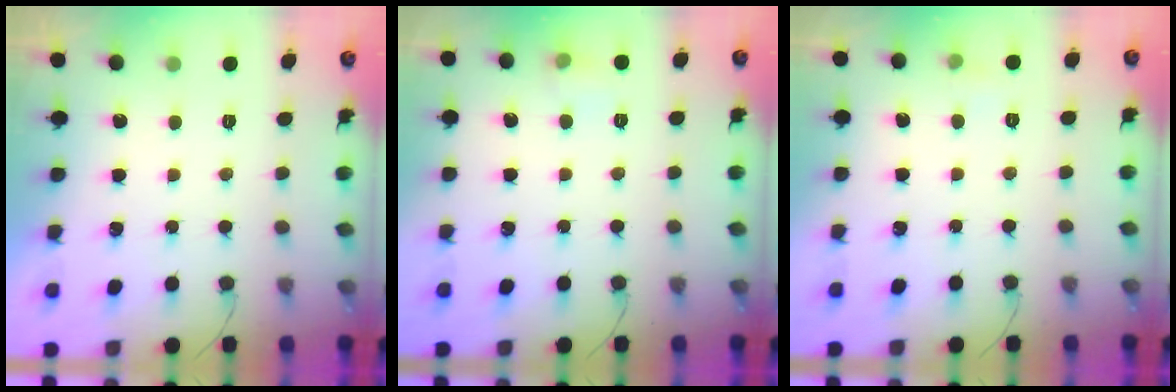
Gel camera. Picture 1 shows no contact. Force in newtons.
{"total": 5.0, "press": 4.7, "slide": 1.4}
{"total": 3.4, "press": 3.1, "slide": 1.3}